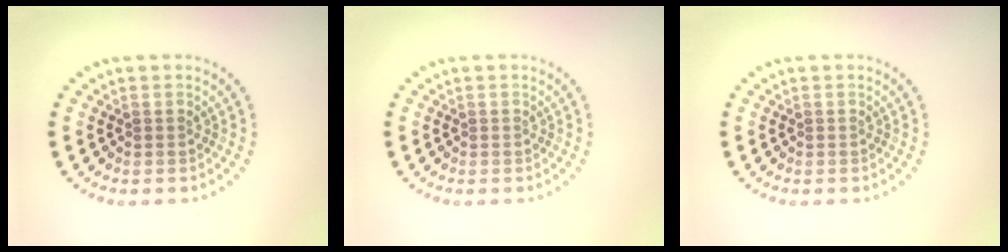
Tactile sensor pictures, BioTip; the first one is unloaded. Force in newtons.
{"total": 0.0}
{"total": 0.0}